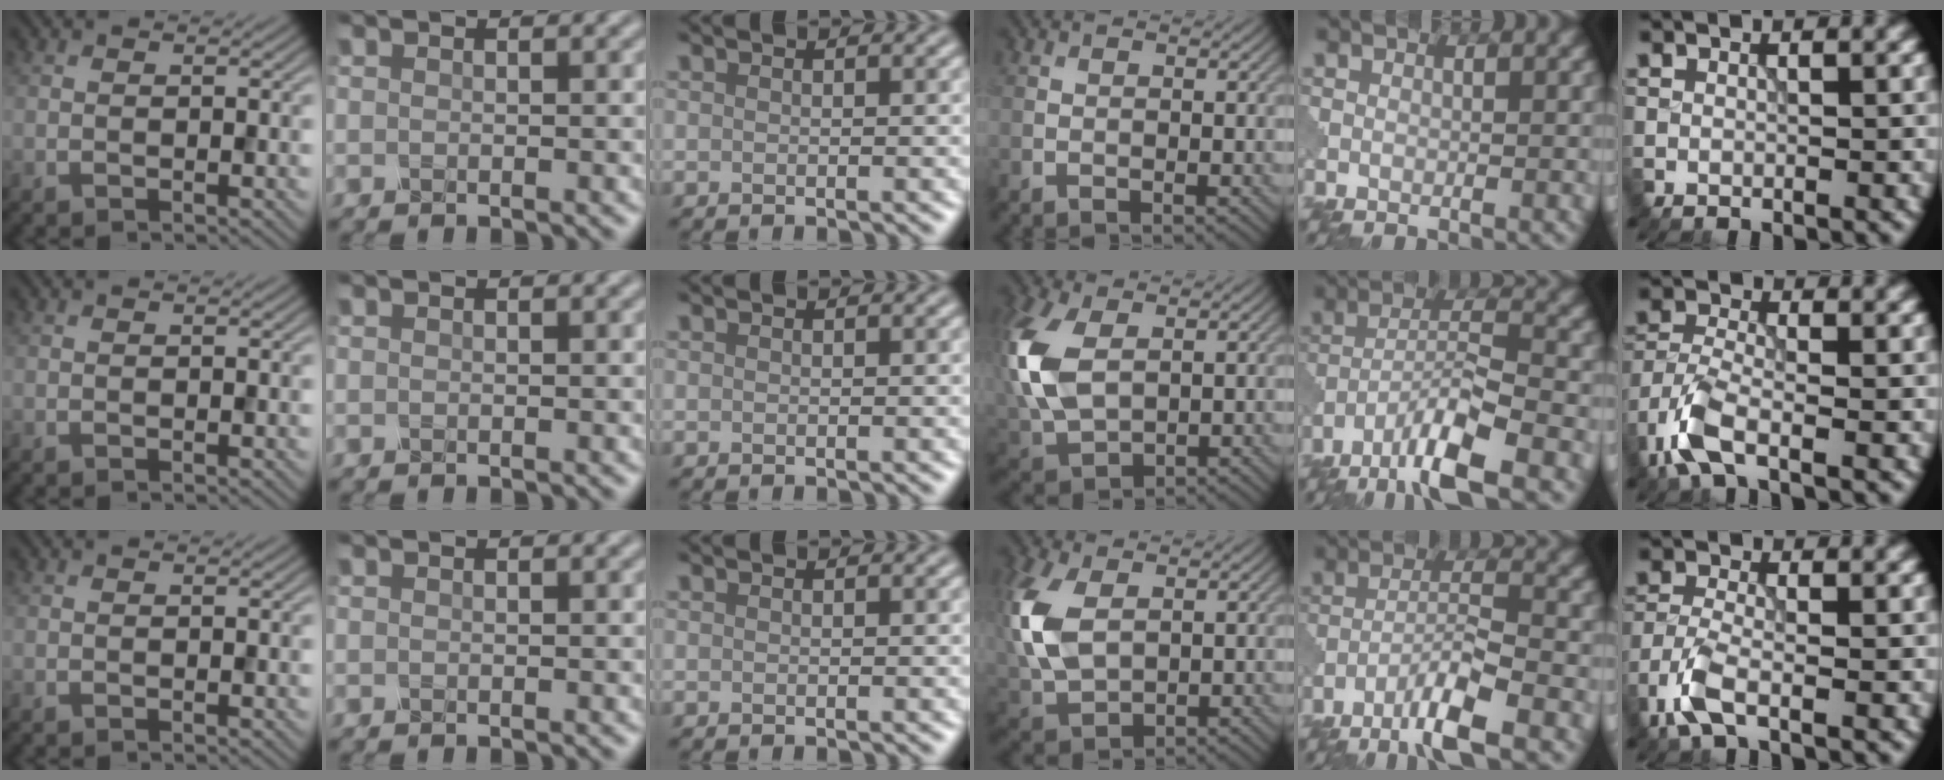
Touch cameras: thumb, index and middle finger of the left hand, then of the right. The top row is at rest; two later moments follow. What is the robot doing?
{"motion": "squeeze", "object": "clothespin"}